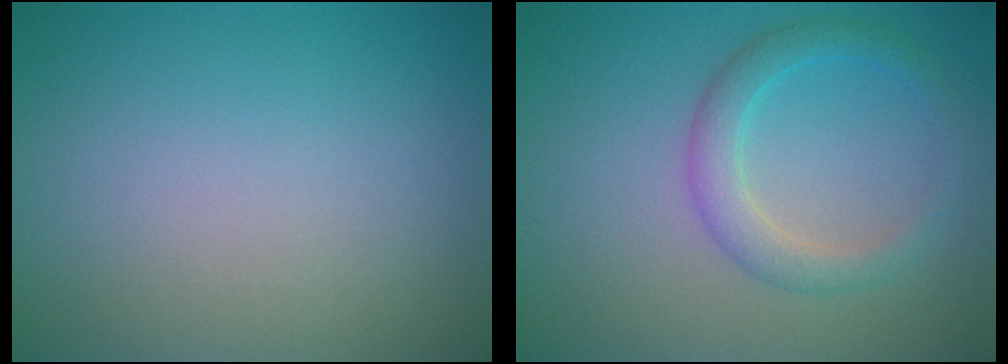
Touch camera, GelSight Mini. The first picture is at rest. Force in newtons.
{"total": 2.9, "press": 2.8, "slide": 0.2}